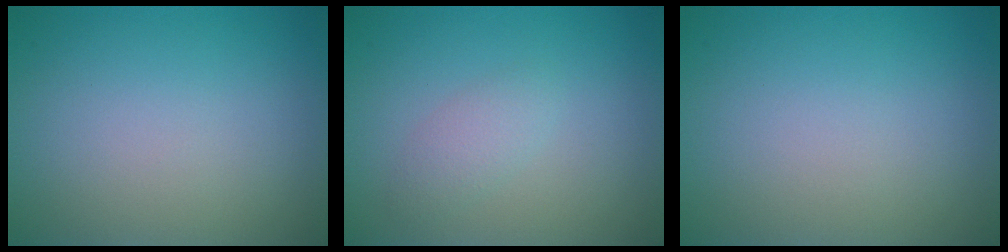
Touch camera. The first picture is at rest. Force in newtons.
{"total": 1.5, "press": 1.5, "slide": 0.0}
{"total": 0.0}